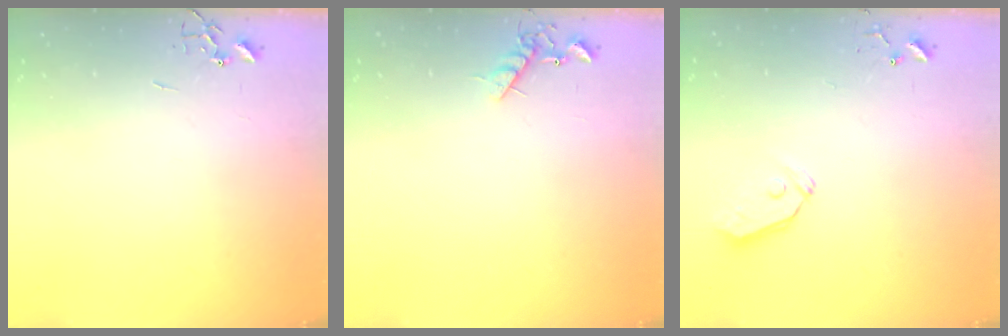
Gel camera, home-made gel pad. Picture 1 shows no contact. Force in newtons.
{"total": 6.3, "press": 6.2, "slide": 0.9}
{"total": 4.8, "press": 4.8, "slide": 0.4}